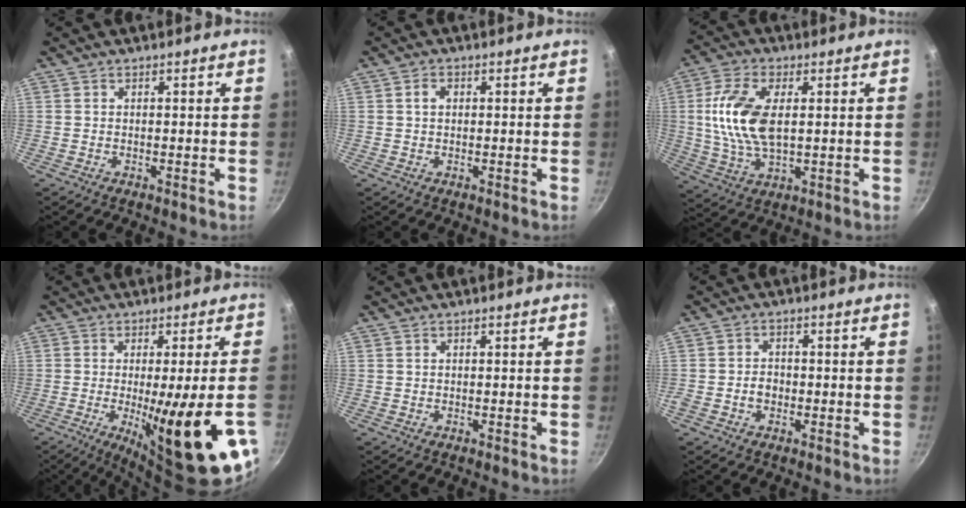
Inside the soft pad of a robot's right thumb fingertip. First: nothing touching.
{"total": 1.7, "force": [0.3, 1.3, 1.1], "torque": [-0.016, 0.005, 0.004]}
{"total": 13.3, "force": [1.7, 6.9, 11.2], "torque": [-0.220, 0.002, 0.033]}
{"total": 21.0, "force": [-5.9, 3.4, 19.9], "torque": [-0.264, -0.017, -0.068]}
{"total": 0.0}
{"total": 2.8, "force": [-0.9, 2.2, 1.5], "torque": [-0.014, 0.015, -0.017]}